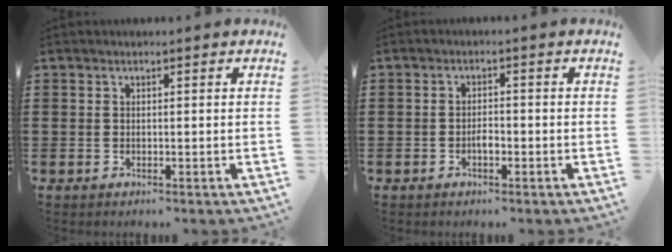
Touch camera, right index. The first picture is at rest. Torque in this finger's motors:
{"motor_torque": [0.28, 0.02, 0.00, 0.03]}